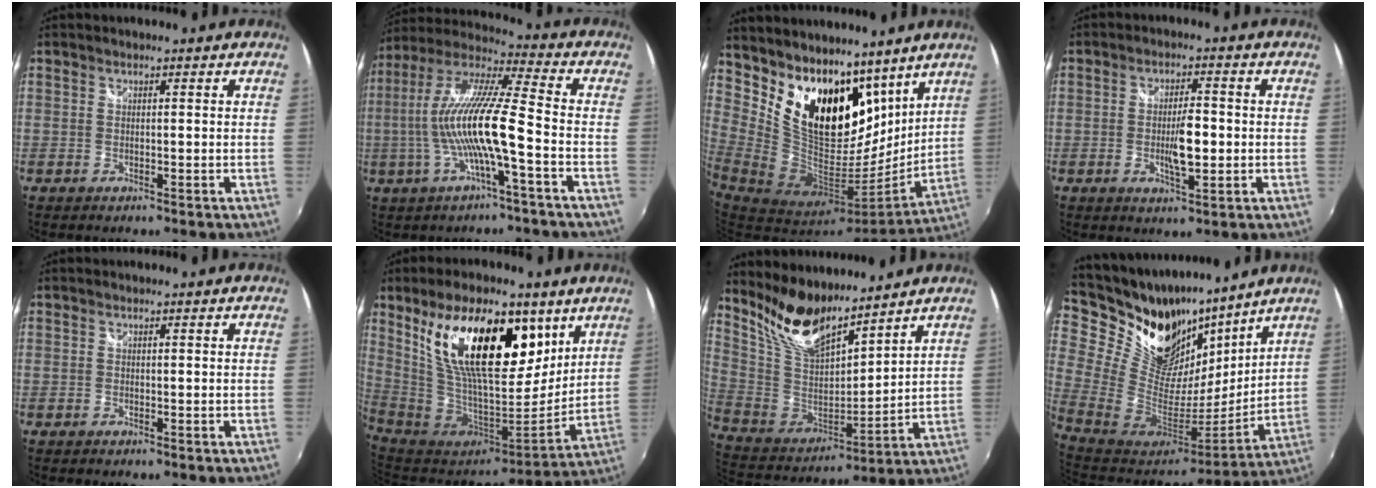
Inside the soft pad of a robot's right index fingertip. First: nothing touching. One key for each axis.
{"total": 15.4, "fx": -3.7, "fy": 1.0, "fz": 14.9, "tx": -0.273, "ty": -0.002, "tz": -0.069}
{"total": 20.1, "fx": 13.5, "fy": 11.1, "fz": 10.0, "tx": -0.206, "ty": -0.004, "tz": 0.257}
{"total": 6.3, "fx": -0.9, "fy": 1.9, "fz": 5.9, "tx": -0.105, "ty": -0.004, "tz": -0.013}
{"total": 0.0}
{"total": 23.2, "fx": 10.7, "fy": 10.3, "fz": 17.9, "tx": -0.317, "ty": 0.015, "tz": 0.192}
{"total": 14.4, "fx": 11.7, "fy": 4.5, "fz": 7.0, "tx": -0.151, "ty": -0.012, "tz": 0.239}
{"total": 24.8, "fx": 18.5, "fy": 12.1, "fz": 11.3, "tx": -0.253, "ty": 0.002, "tz": 0.335}